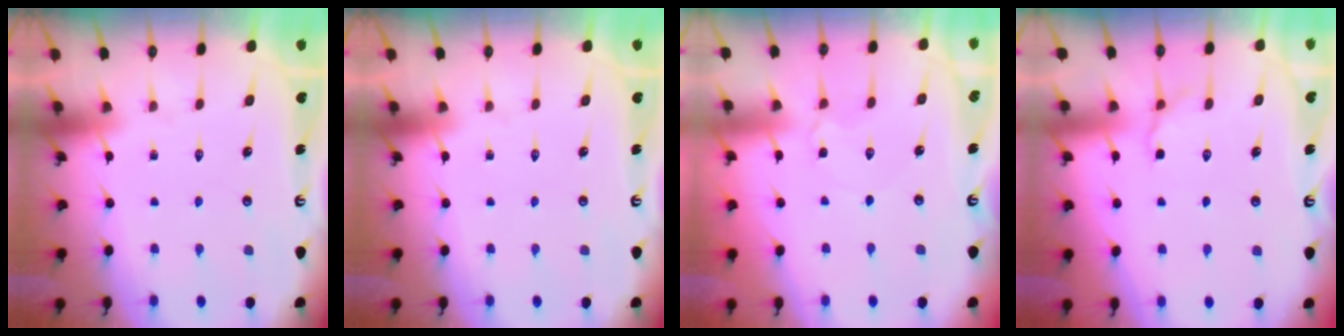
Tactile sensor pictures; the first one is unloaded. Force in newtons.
{"total": 0.0}
{"total": 2.6, "press": 2.6, "slide": 0.3}
{"total": 5.0, "press": 4.7, "slide": 1.8}